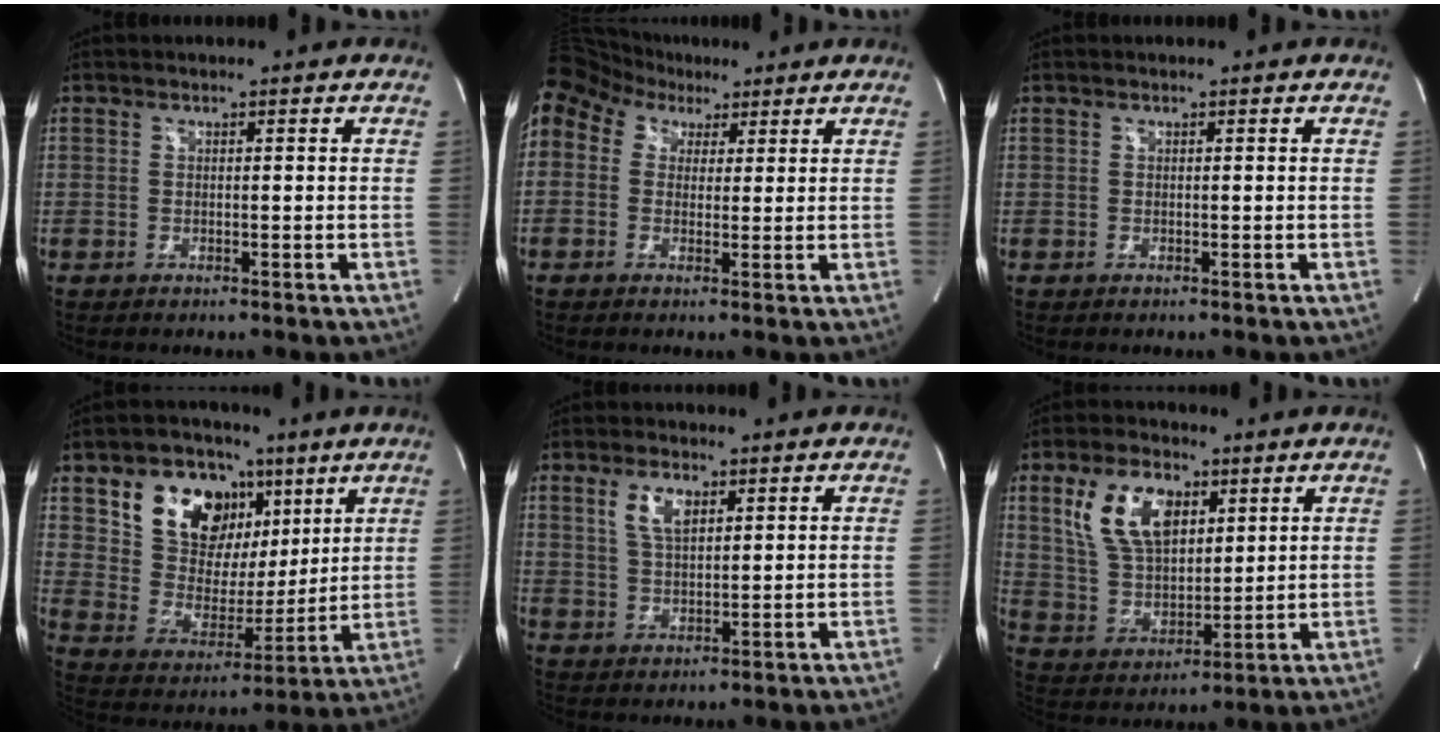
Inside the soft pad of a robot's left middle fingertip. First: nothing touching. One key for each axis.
{"total": 18.6, "fx": 9.6, "fy": 13.5, "fz": 8.5, "tx": -0.273, "ty": 0.106, "tz": 0.183}
{"total": 0.0}
{"total": 15.2, "fx": 7.8, "fy": 10.1, "fz": 8.2, "tx": -0.147, "ty": 0.029, "tz": 0.146}
{"total": 5.1, "fx": 2.4, "fy": 2.2, "fz": 4.0, "tx": -0.082, "ty": 0.007, "tz": 0.050}
{"total": 12.1, "fx": 5.3, "fy": 6.5, "fz": 8.7, "tx": -0.184, "ty": 0.020, "tz": 0.107}